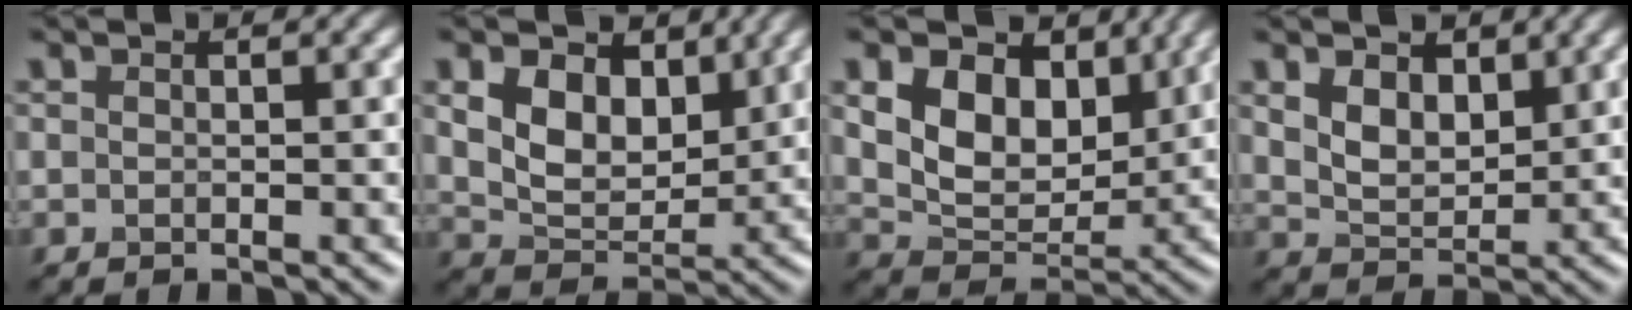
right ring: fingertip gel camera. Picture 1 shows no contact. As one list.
[{"total": 6.5, "force": [2.3, 4.4, 4.3], "torque": [-0.095, -0.008, 0.039]}, {"total": 8.5, "force": [2.8, 5.7, 5.6], "torque": [-0.116, -0.011, 0.047]}, {"total": 3.8, "force": [1.8, 2.3, 2.3], "torque": [-0.057, -0.005, 0.033]}]